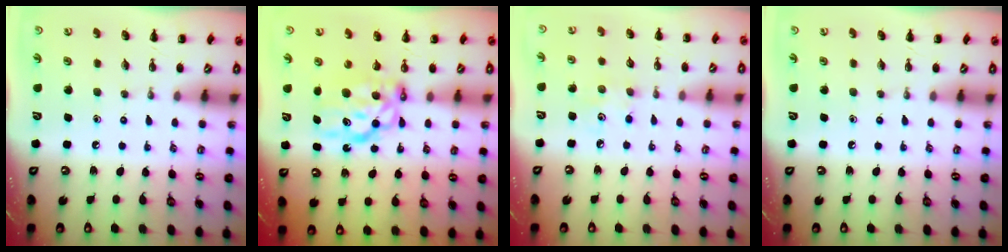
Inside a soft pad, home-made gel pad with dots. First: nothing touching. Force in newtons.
{"total": 8.3, "press": 8.2, "slide": 1.6}
{"total": 3.5, "press": 3.4, "slide": 0.9}
{"total": 0.0}